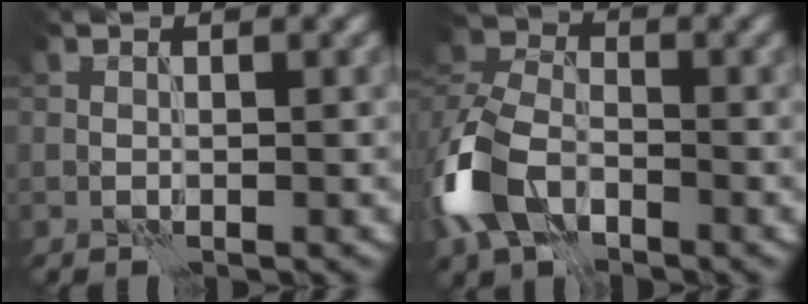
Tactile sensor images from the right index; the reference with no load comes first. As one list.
[{"total": 8.3, "force": [-3.8, 5.2, 5.3], "torque": [-0.122, 0.003, -0.089]}]